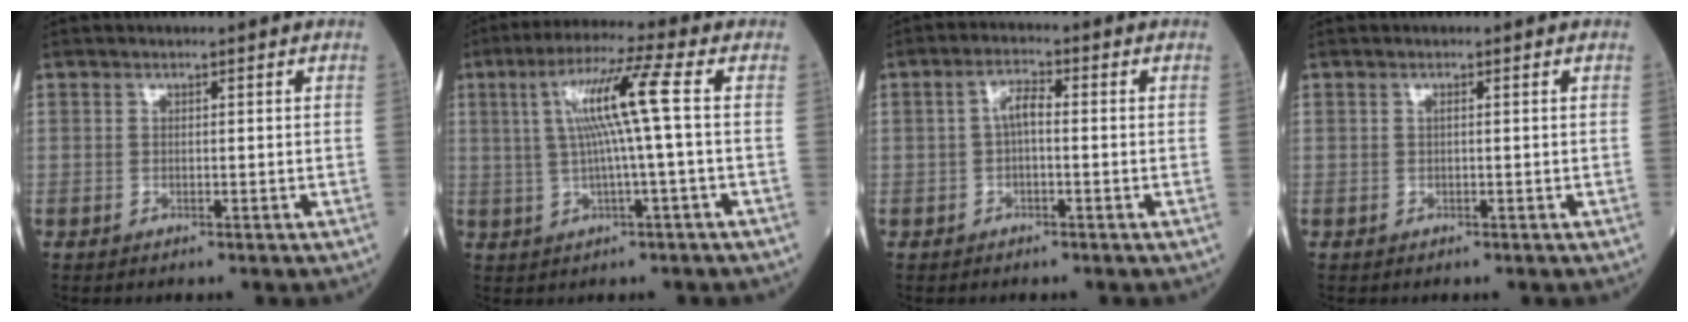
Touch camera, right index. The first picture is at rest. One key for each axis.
{"total": 9.3, "fx": 1.2, "fy": -1.2, "fz": 9.1, "tx": -0.173, "ty": 0.016, "tz": 0.024}
{"total": 3.2, "fx": 0.0, "fy": 1.2, "fz": 2.9, "tx": -0.053, "ty": 0.015, "tz": -0.002}
{"total": 0.0}